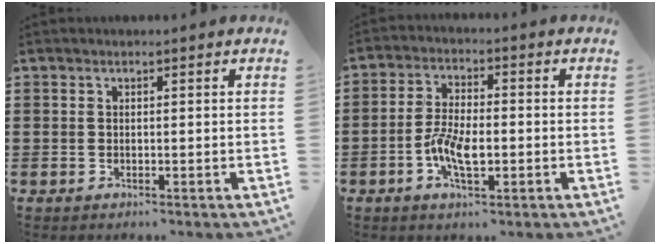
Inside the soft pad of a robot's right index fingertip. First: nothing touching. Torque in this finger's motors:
{"motor_torque": [1.49, 0.64, 0.65, 0.13]}